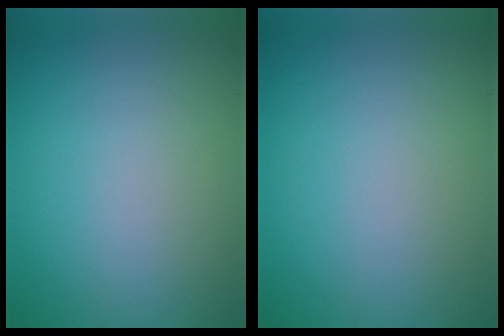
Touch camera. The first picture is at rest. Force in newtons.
{"total": 0.0}